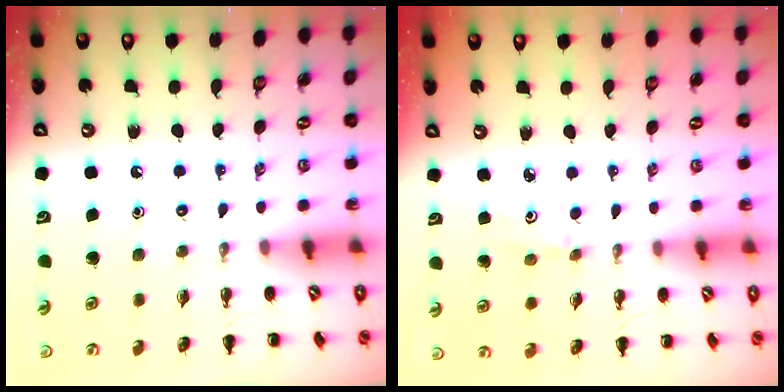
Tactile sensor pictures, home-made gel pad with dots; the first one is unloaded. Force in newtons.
{"total": 2.8, "press": 2.6, "slide": 0.9}